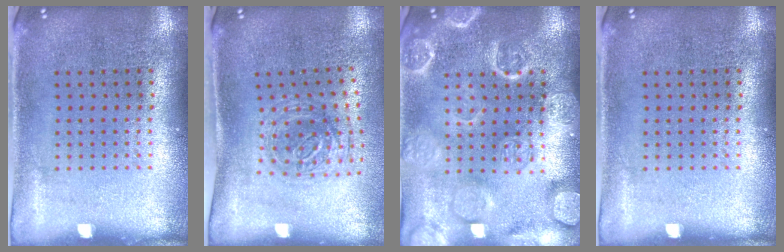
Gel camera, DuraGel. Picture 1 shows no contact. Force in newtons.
{"total": 1.1, "press": 1.0, "slide": 0.4}
{"total": 5.8, "press": 5.7, "slide": 0.8}
{"total": 0.0}